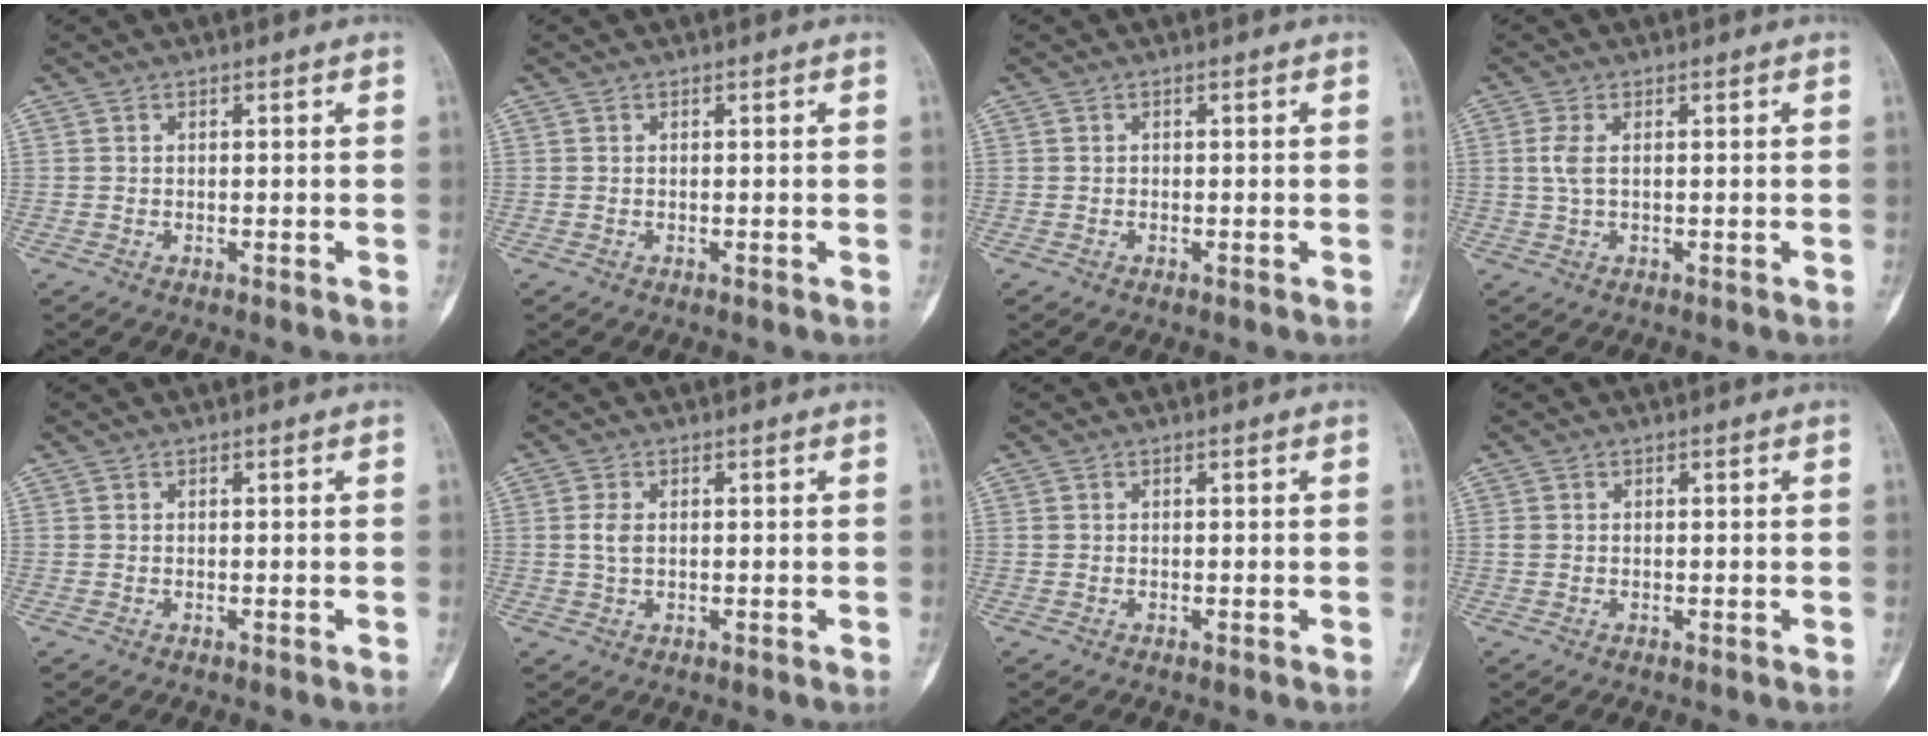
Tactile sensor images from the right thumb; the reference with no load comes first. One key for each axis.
{"total": 0.0}
{"total": 0.0}
{"total": 2.5, "fx": 0.3, "fy": 0.9, "fz": 2.3, "tx": -0.065, "ty": 0.004, "tz": 0.008}
{"total": 0.0}
{"total": 2.3, "fx": 0.2, "fy": 1.3, "fz": 1.8, "tx": -0.040, "ty": 0.003, "tz": 0.003}
{"total": 0.0}
{"total": 0.6, "fx": 0.0, "fy": 0.5, "fz": 0.3, "tx": -0.005, "ty": 0.002, "tz": -0.001}